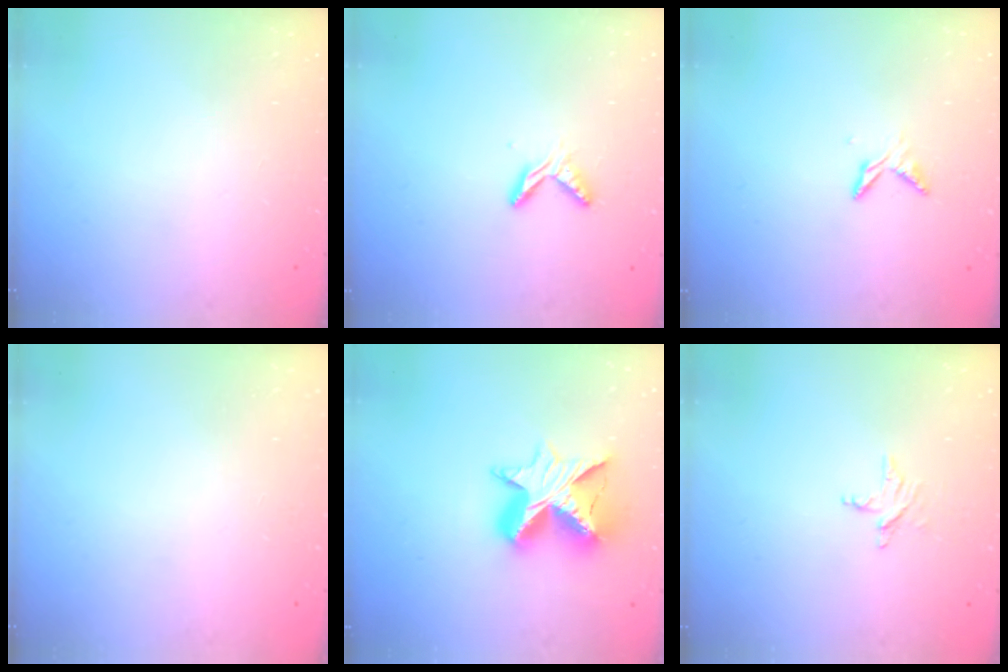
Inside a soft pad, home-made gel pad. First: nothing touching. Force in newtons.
{"total": 5.0, "press": 5.0, "slide": 0.4}
{"total": 4.8, "press": 4.8, "slide": 0.5}
{"total": 0.0}
{"total": 13.2, "press": 13.1, "slide": 0.9}
{"total": 3.7, "press": 3.7, "slide": 0.2}